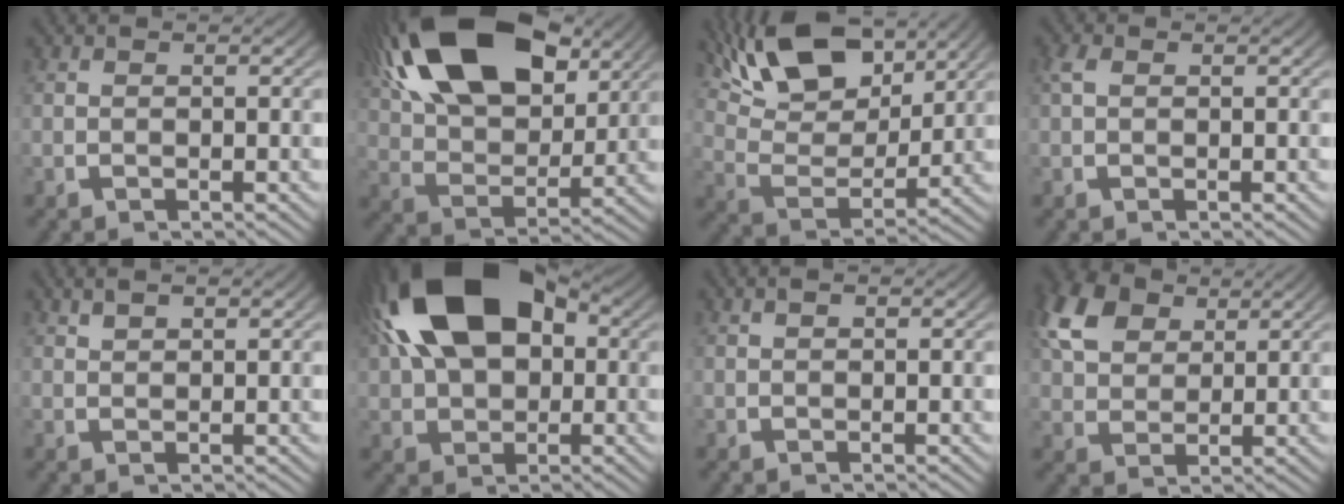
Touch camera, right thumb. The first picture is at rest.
{"total": 14.5, "force": [5.4, 8.2, 10.7], "torque": [-0.207, -0.004, 0.093]}
{"total": 9.7, "force": [4.4, 5.1, 7.0], "torque": [-0.141, -0.008, 0.080]}
{"total": 0.9, "force": [0.3, 0.7, 0.5], "torque": [-0.017, -0.001, 0.008]}
{"total": 1.7, "force": [1.5, 0.4, 0.6], "torque": [-0.006, 0.006, 0.029]}
{"total": 15.7, "force": [3.9, 9.9, 11.5], "torque": [-0.236, -0.003, 0.076]}
{"total": 0.7, "force": [0.5, 0.2, 0.4], "torque": [-0.003, 0.003, 0.009]}
{"total": 7.0, "force": [3.5, 4.6, 3.9], "torque": [-0.093, -0.008, 0.068]}